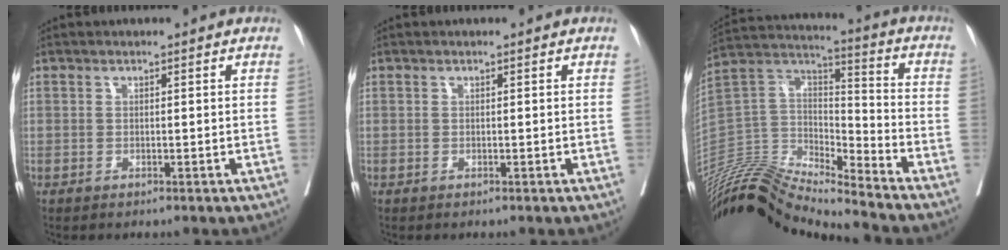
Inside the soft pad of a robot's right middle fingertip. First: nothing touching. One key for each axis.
{"total": 0.0}
{"total": 17.4, "fx": -16.7, "fy": 0.4, "fz": 4.9, "tx": -0.083, "ty": 0.045, "tz": -0.313}